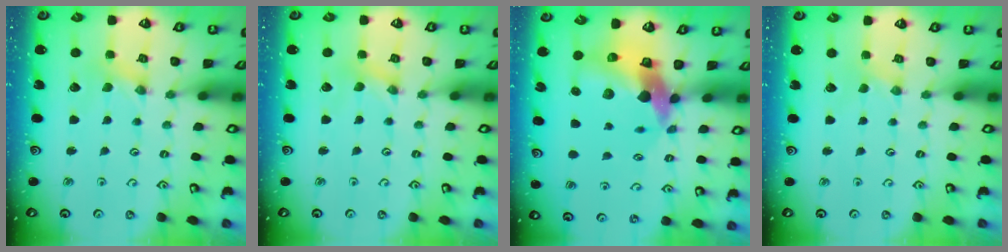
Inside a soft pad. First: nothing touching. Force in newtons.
{"total": 0.0}
{"total": 14.0, "press": 13.8, "slide": 2.1}
{"total": 0.0}